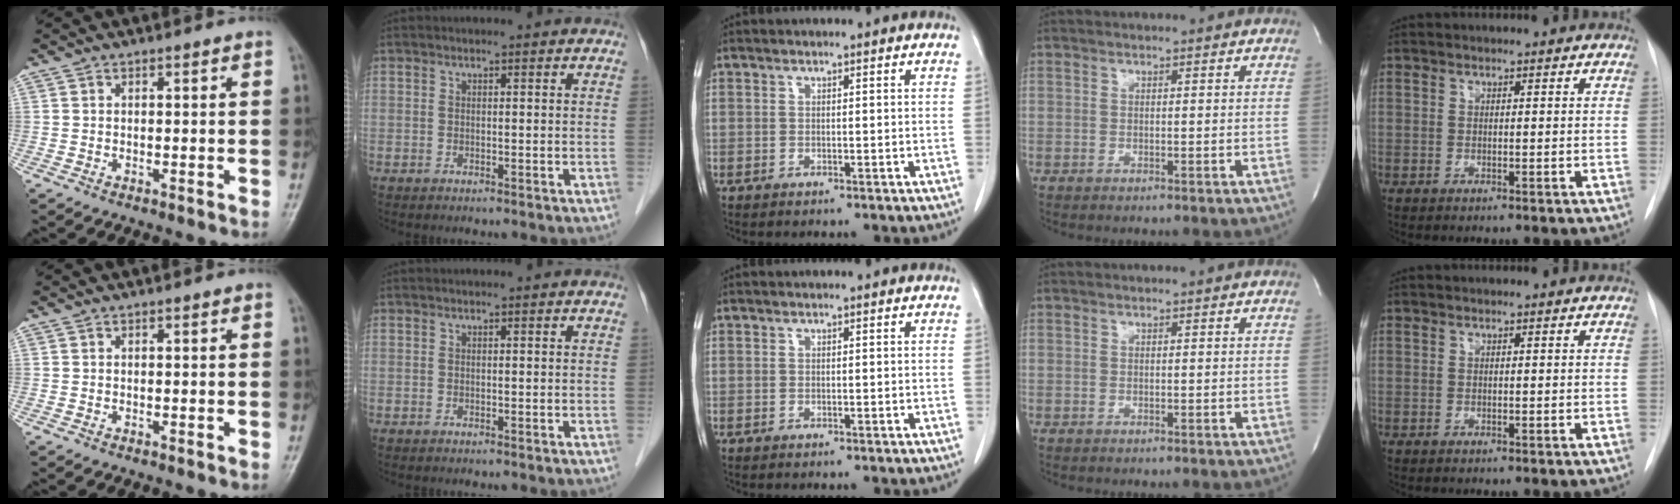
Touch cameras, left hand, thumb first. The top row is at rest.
{}